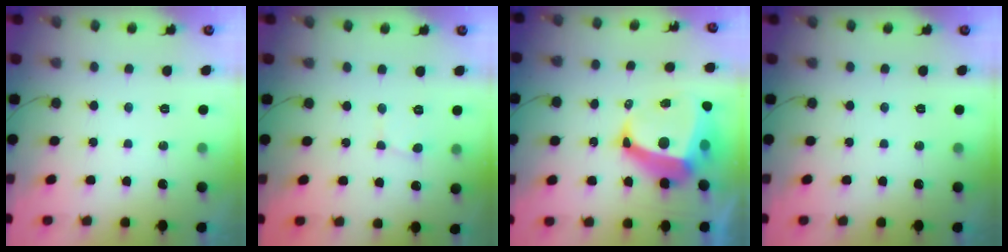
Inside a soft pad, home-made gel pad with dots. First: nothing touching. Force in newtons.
{"total": 2.8, "press": 2.8, "slide": 0.3}
{"total": 15.6, "press": 15.5, "slide": 1.9}
{"total": 0.0}